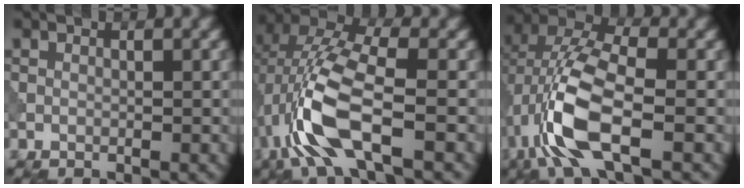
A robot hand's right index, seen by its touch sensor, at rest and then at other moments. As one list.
[{"total": 9.2, "force": [-2.6, 3.6, 8.1], "torque": [-0.186, 0.012, -0.058]}, {"total": 9.6, "force": [-2.7, 4.0, 8.3], "torque": [-0.188, 0.009, -0.061]}]